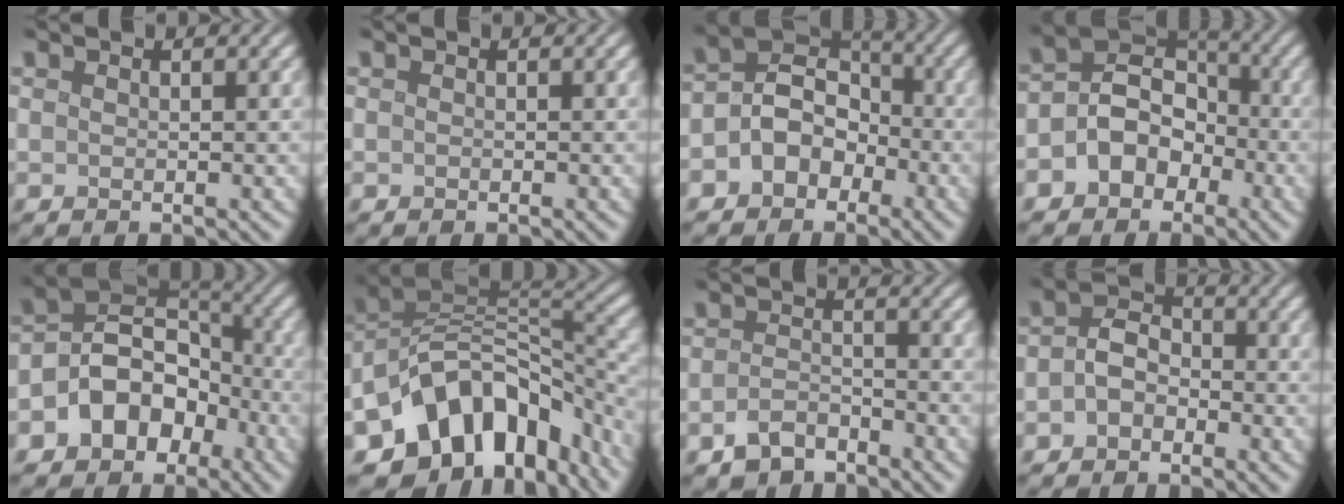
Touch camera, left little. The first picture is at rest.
{"total": 0.0}
{"total": 4.8, "force": [-2.0, 3.8, 2.1], "torque": [-0.012, 0.008, -0.059]}
{"total": 5.3, "force": [-2.2, 4.3, 2.2], "torque": [-0.011, 0.006, -0.063]}
{"total": 7.5, "force": [-3.4, 5.7, 3.6], "torque": [-0.040, 0.009, -0.081]}
{"total": 12.3, "force": [-7.6, 7.5, 6.1], "torque": [-0.092, 0.000, -0.141]}
{"total": 2.9, "force": [-2.5, 1.1, 0.9], "torque": [-0.018, 0.001, -0.053]}
{"total": 2.9, "force": [-1.3, 2.0, 1.6], "torque": [-0.029, 0.006, -0.034]}